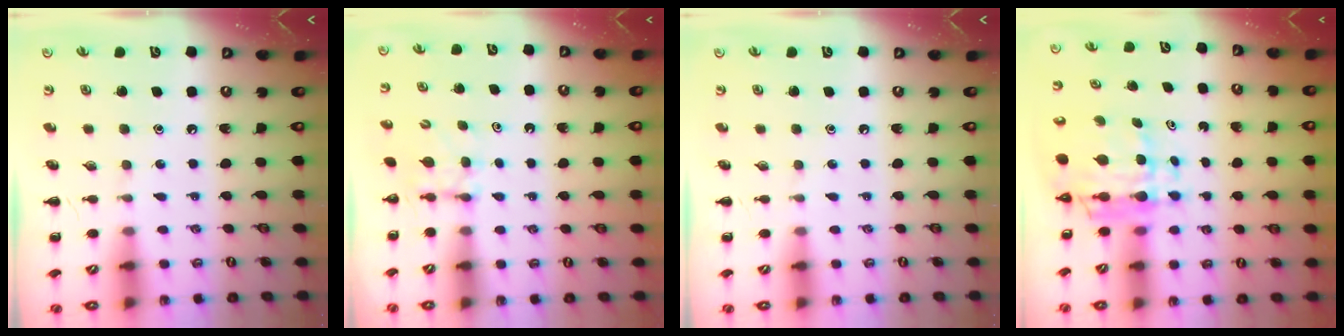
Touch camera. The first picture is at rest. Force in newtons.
{"total": 4.5, "press": 4.3, "slide": 1.3}
{"total": 0.0}
{"total": 7.5, "press": 7.0, "slide": 2.7}